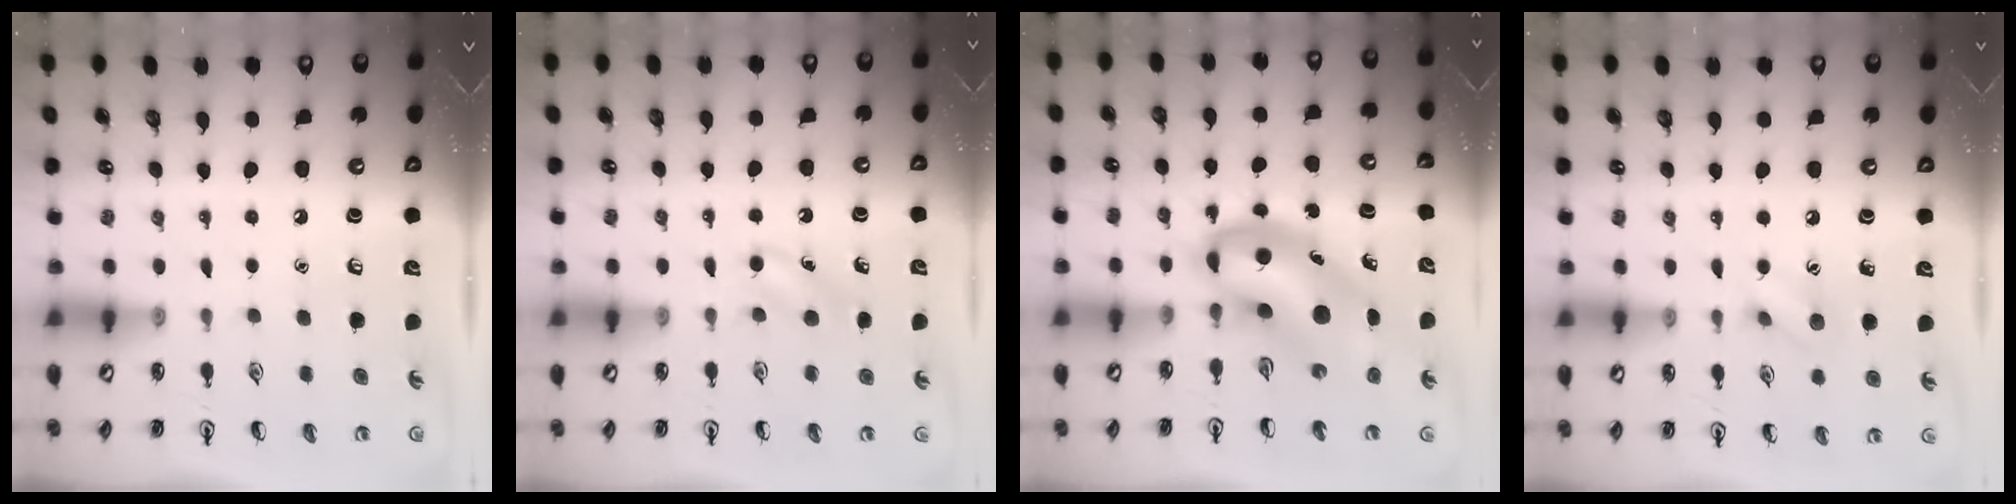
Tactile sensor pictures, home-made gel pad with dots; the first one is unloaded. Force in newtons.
{"total": 4.1, "press": 3.9, "slide": 1.3}
{"total": 8.5, "press": 8.2, "slide": 2.4}
{"total": 6.1, "press": 6.0, "slide": 1.0}